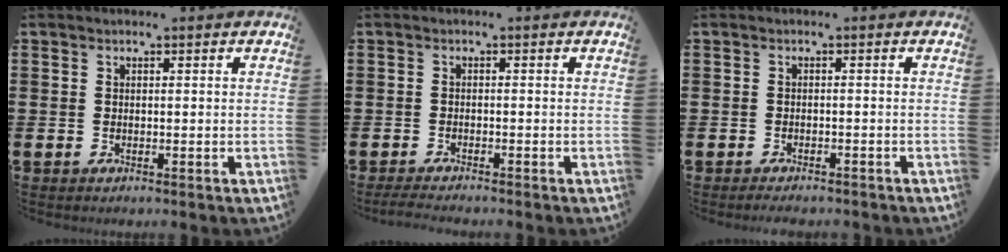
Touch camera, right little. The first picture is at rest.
{"total": 1.3, "force": [-1.1, 0.0, 0.7], "torque": [-0.012, 0.002, -0.021]}
{"total": 1.0, "force": [-1.0, 0.1, 0.2], "torque": [-0.006, -0.001, -0.020]}